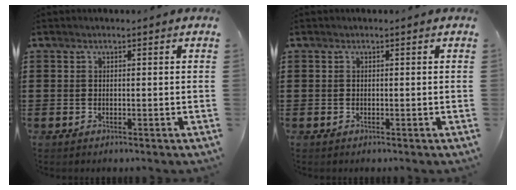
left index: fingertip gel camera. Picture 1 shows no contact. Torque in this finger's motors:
{"motor_torque": [-0.03, -0.01, 0.01, -0.01]}